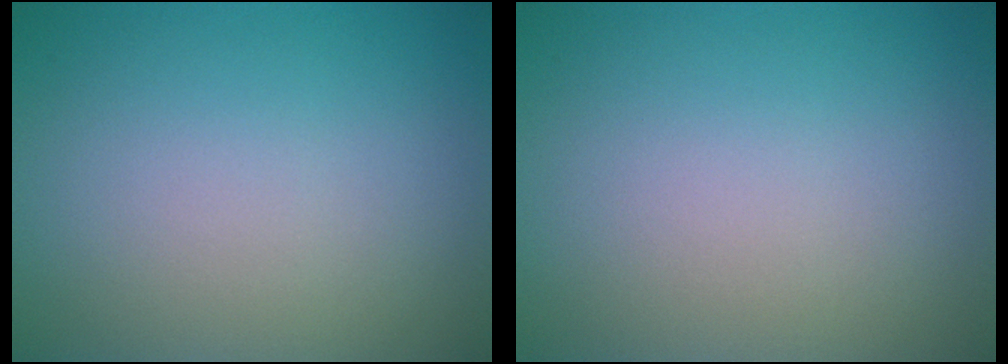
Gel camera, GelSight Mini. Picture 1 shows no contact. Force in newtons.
{"total": 0.0}